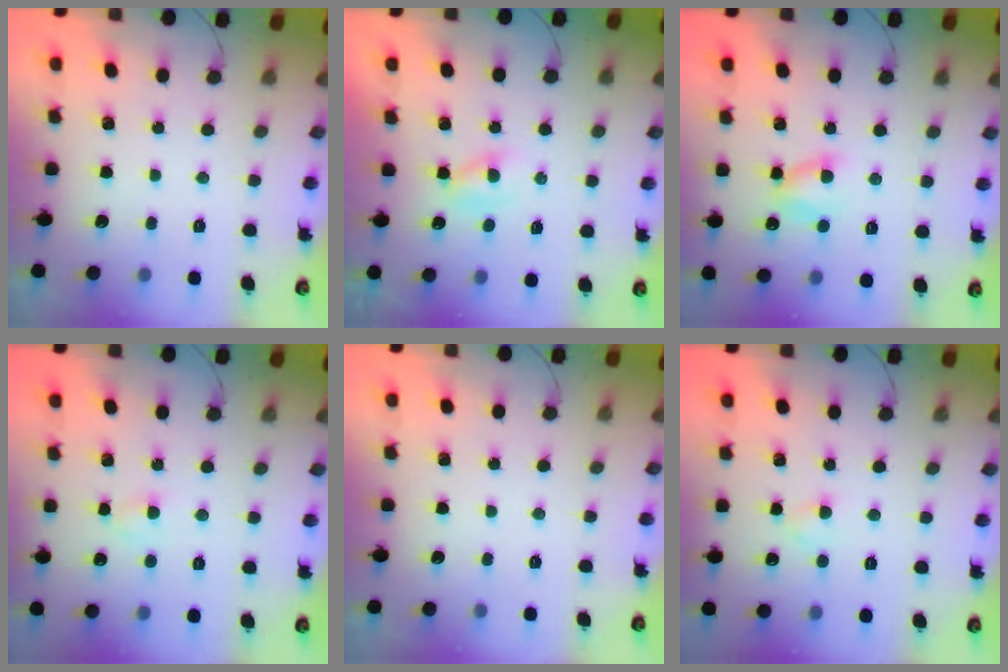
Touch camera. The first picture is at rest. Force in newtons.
{"total": 1.7, "press": 1.5, "slide": 0.7}
{"total": 5.7, "press": 5.7, "slide": 0.7}
{"total": 2.1, "press": 1.9, "slide": 0.9}
{"total": 0.0}
{"total": 1.9, "press": 1.7, "slide": 1.0}